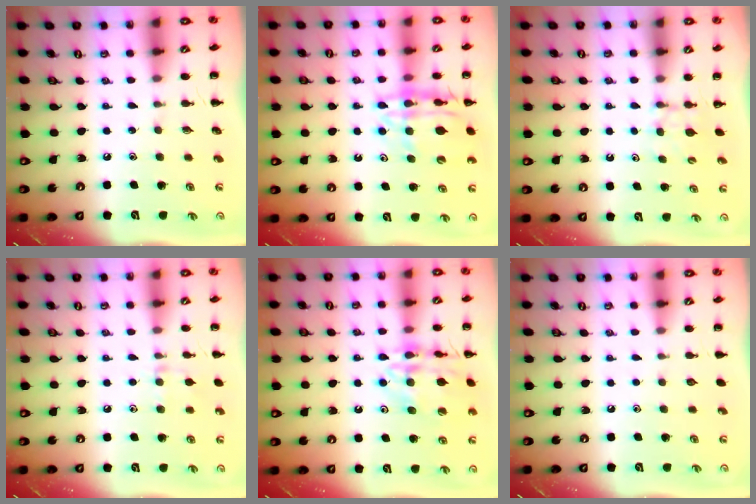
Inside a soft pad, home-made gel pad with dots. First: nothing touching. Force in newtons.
{"total": 14.9, "press": 14.4, "slide": 3.5}
{"total": 4.3, "press": 4.1, "slide": 1.4}
{"total": 7.3, "press": 6.8, "slide": 2.7}
{"total": 16.0, "press": 16.0, "slide": 1.7}
{"total": 0.0}